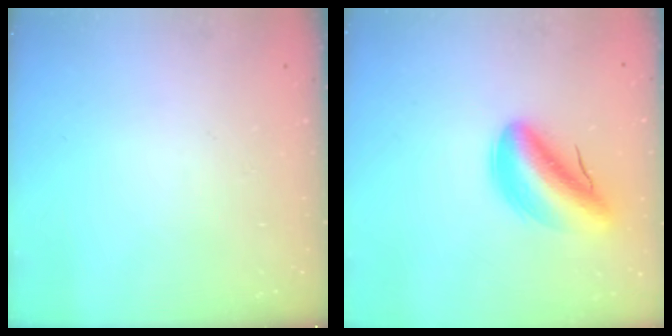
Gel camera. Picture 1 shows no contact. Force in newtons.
{"total": 8.6, "press": 8.1, "slide": 2.8}